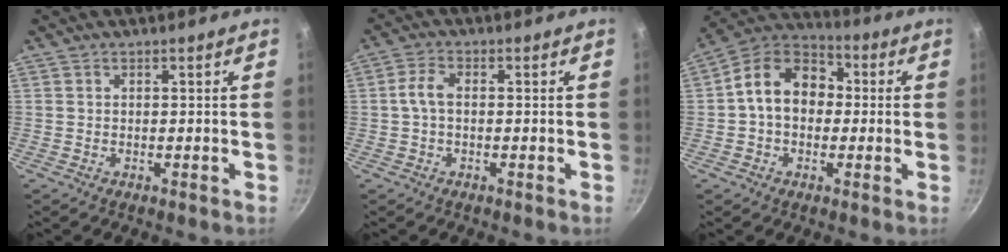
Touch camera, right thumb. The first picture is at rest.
{"total": 3.6, "force": [-0.1, 1.7, 3.2], "torque": [-0.075, 0.015, -0.008]}
{"total": 12.7, "force": [0.6, 9.6, 8.3], "torque": [-0.099, 0.035, -0.011]}